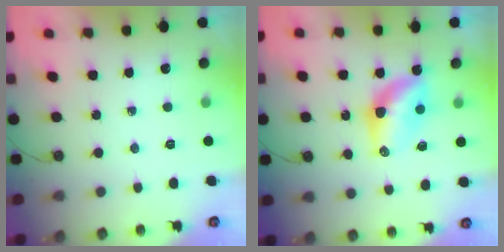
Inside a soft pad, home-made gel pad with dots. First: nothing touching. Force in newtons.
{"total": 7.6, "press": 7.6, "slide": 0.7}